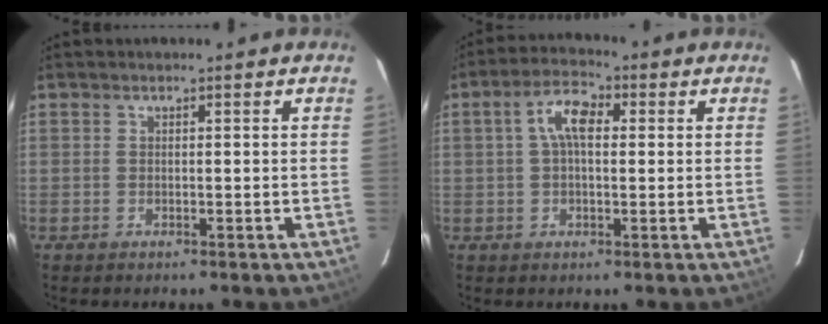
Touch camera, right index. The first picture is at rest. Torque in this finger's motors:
{"motor_torque": [0.41, 0.06, 0.30, 0.11]}